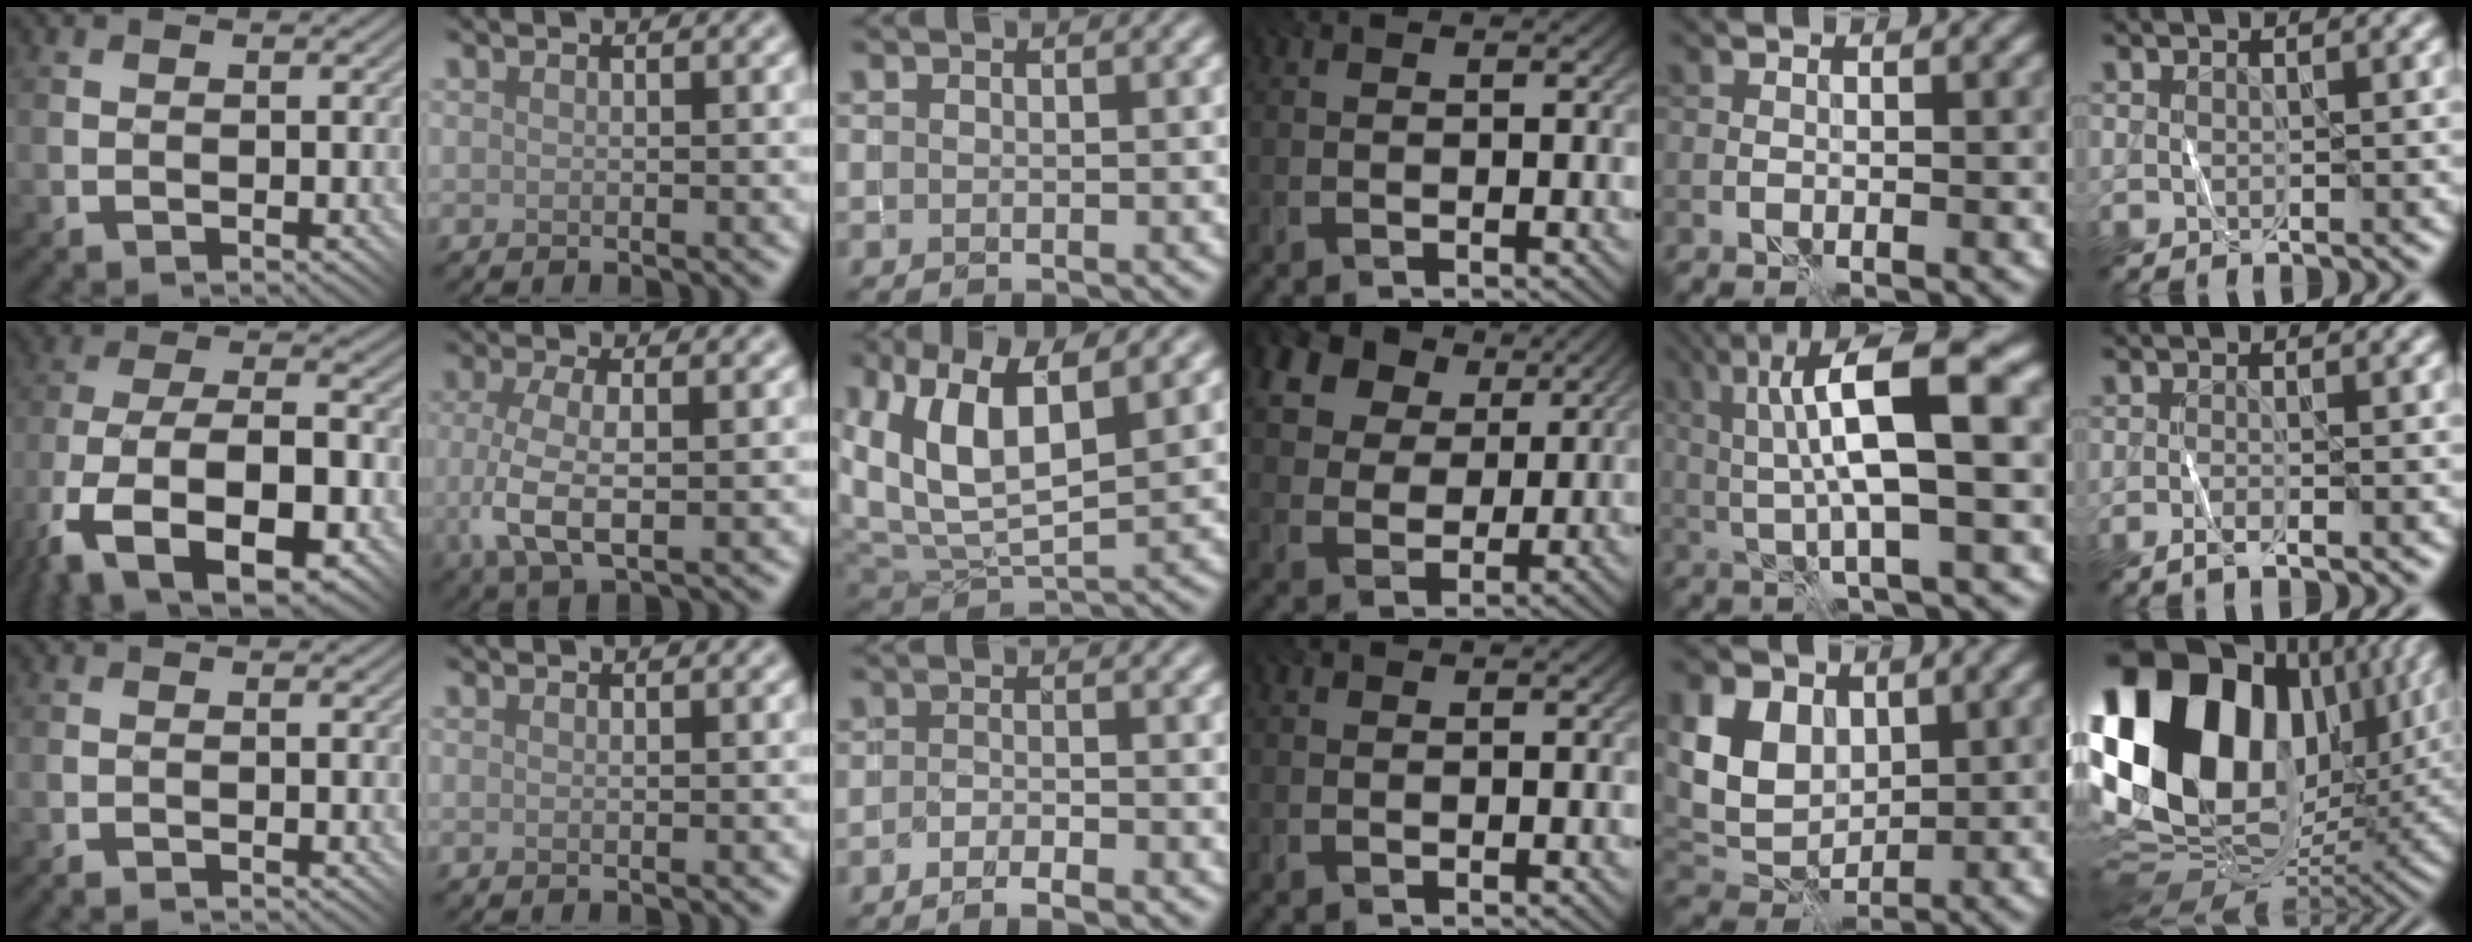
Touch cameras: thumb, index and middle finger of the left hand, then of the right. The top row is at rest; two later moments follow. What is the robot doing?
{"motion": "fold", "object": "shorts"}